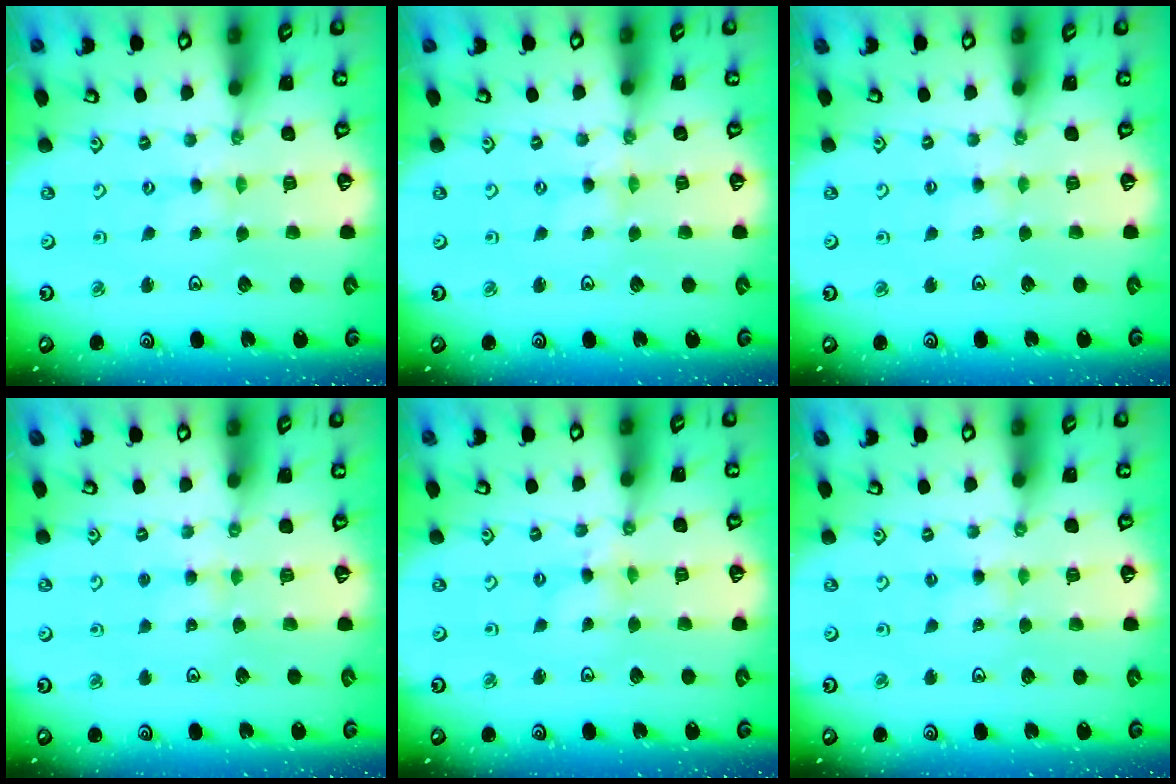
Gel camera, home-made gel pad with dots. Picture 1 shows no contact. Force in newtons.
{"total": 0.0}
{"total": 2.0, "press": 2.0, "slide": 0.3}
{"total": 2.9, "press": 2.9, "slide": 0.4}
{"total": 2.5, "press": 2.5, "slide": 0.3}
{"total": 2.5, "press": 2.5, "slide": 0.2}